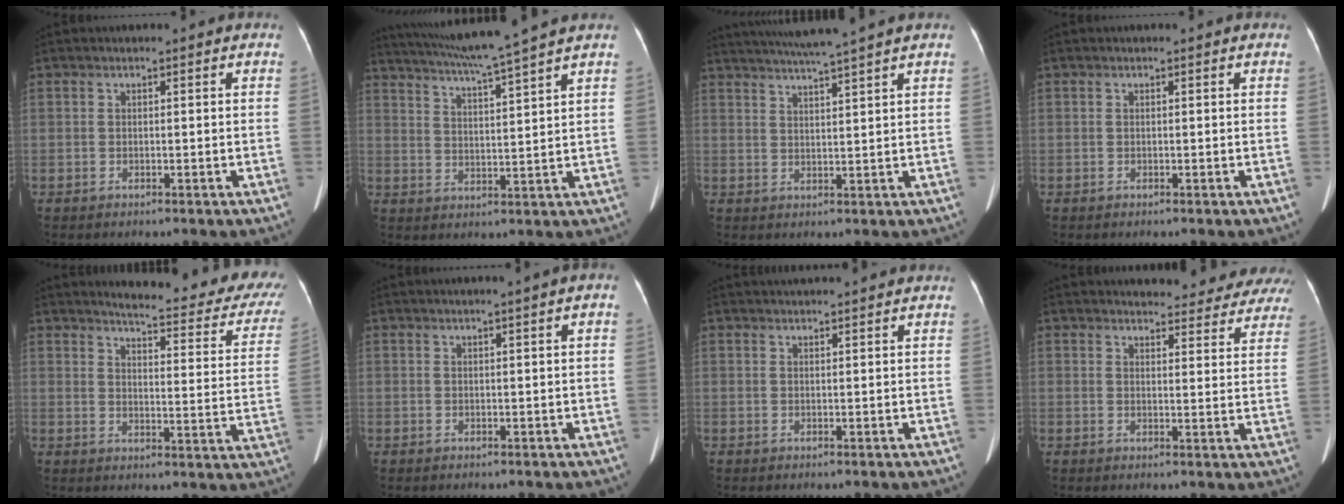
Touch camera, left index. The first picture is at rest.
{"total": 12.0, "force": [10.2, -2.2, 5.8], "torque": [-0.105, -0.001, 0.161]}
{"total": 8.5, "force": [7.3, -1.9, 3.9], "torque": [-0.065, 0.009, 0.111]}
{"total": 0.0}
{"total": 22.2, "force": [19.8, 3.6, 9.4], "torque": [-0.103, -0.076, 0.213]}
{"total": 1.8, "force": [0.8, -0.3, 1.6], "torque": [-0.026, 0.004, 0.013]}
{"total": 4.7, "force": [4.4, -0.3, 1.6], "torque": [-0.018, 0.027, 0.057]}
{"total": 17.5, "force": [16.7, 4.0, 3.5], "torque": [-0.018, -0.035, 0.174]}